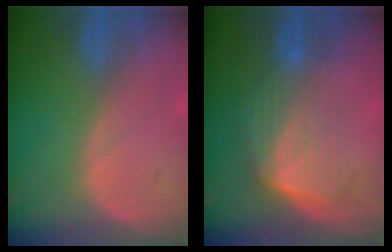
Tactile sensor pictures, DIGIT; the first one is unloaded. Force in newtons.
{"total": 6.9, "press": 6.3, "slide": 2.8}